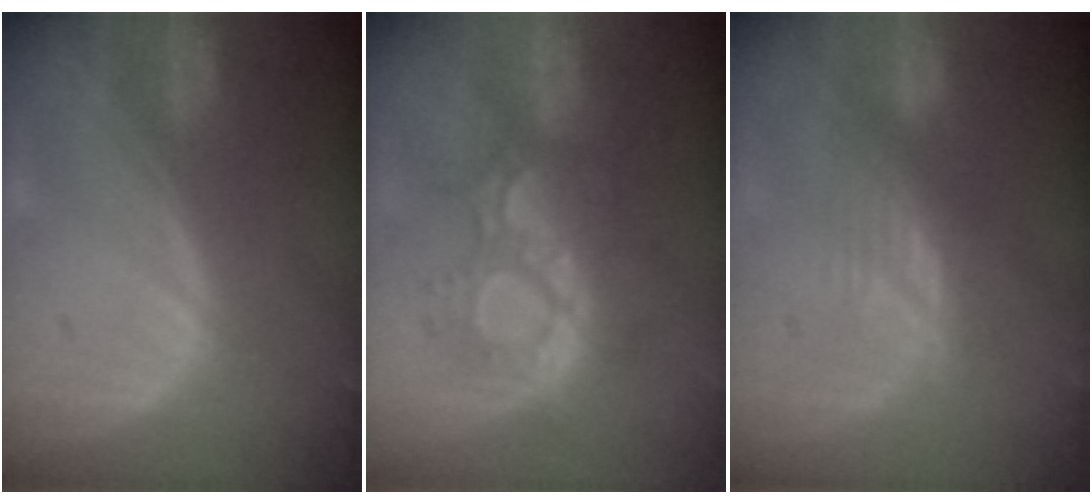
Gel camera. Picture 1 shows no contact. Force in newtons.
{"total": 8.8, "press": 8.5, "slide": 2.3}
{"total": 4.0, "press": 3.7, "slide": 1.4}